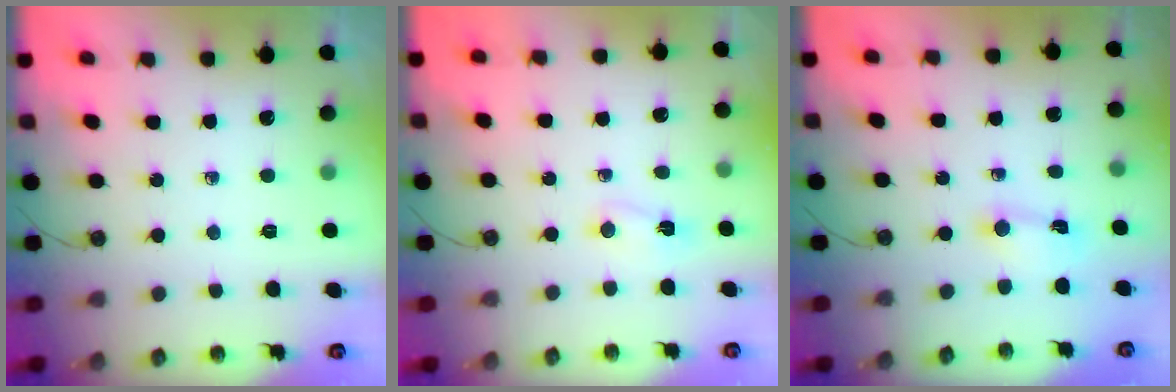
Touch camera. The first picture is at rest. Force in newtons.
{"total": 2.8, "press": 2.7, "slide": 0.5}
{"total": 1.5, "press": 1.5, "slide": 0.1}